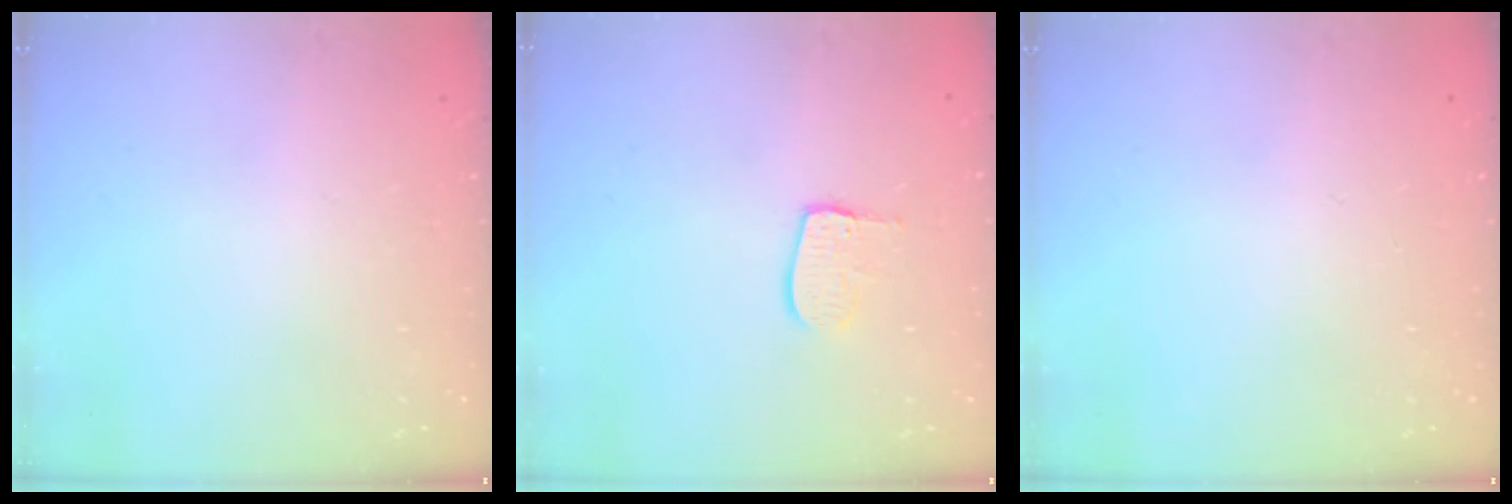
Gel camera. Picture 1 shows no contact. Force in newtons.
{"total": 8.2, "press": 8.2, "slide": 0.7}
{"total": 0.0}